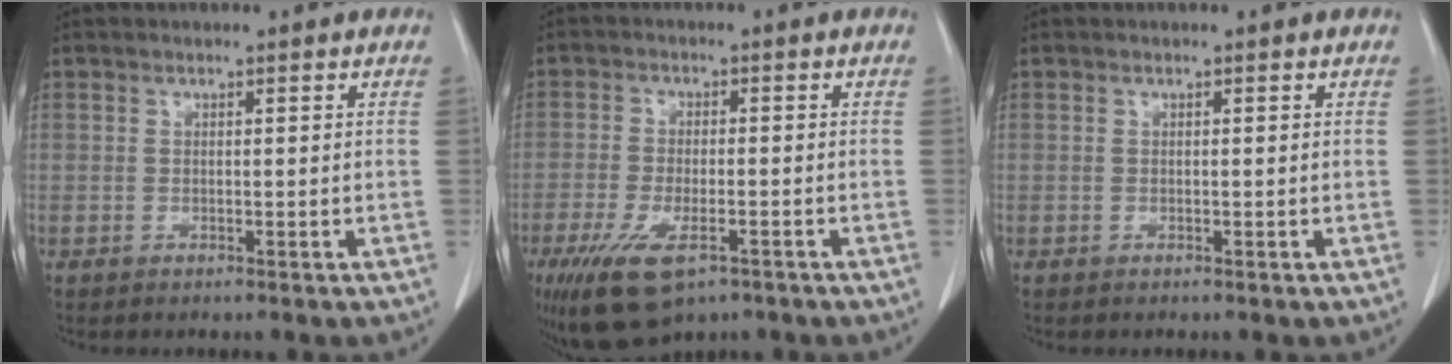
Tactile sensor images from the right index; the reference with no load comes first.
{"total": 10.6, "force": [-6.2, 4.0, 7.5], "torque": [-0.144, -0.020, -0.099]}
{"total": 0.0}